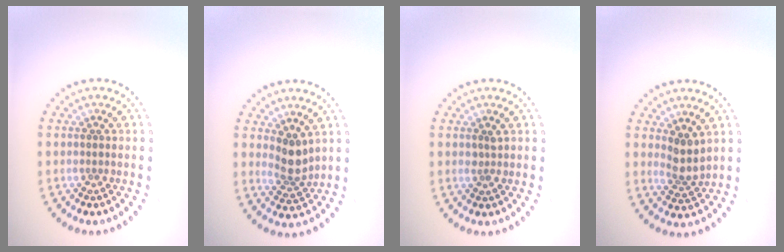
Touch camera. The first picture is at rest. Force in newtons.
{"total": 2.5, "press": 2.0, "slide": 1.5}
{"total": 0.6, "press": 0.6, "slide": 0.1}
{"total": 2.4, "press": 1.9, "slide": 1.5}